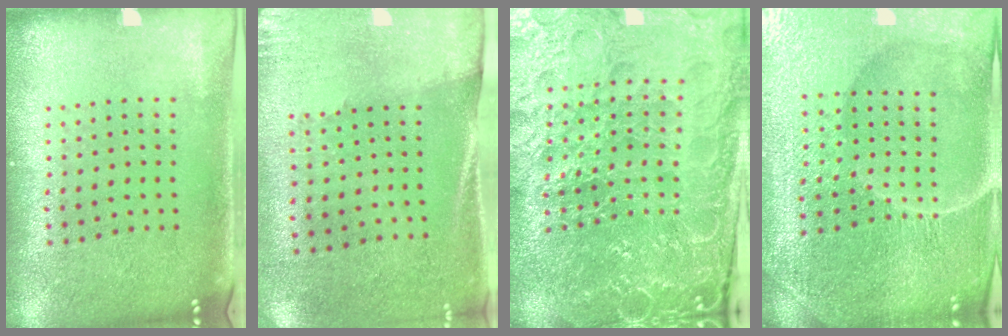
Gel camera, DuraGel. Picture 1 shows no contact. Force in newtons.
{"total": 2.7, "press": 2.3, "slide": 1.4}
{"total": 5.2, "press": 4.9, "slide": 1.7}
{"total": 5.5, "press": 5.1, "slide": 2.1}